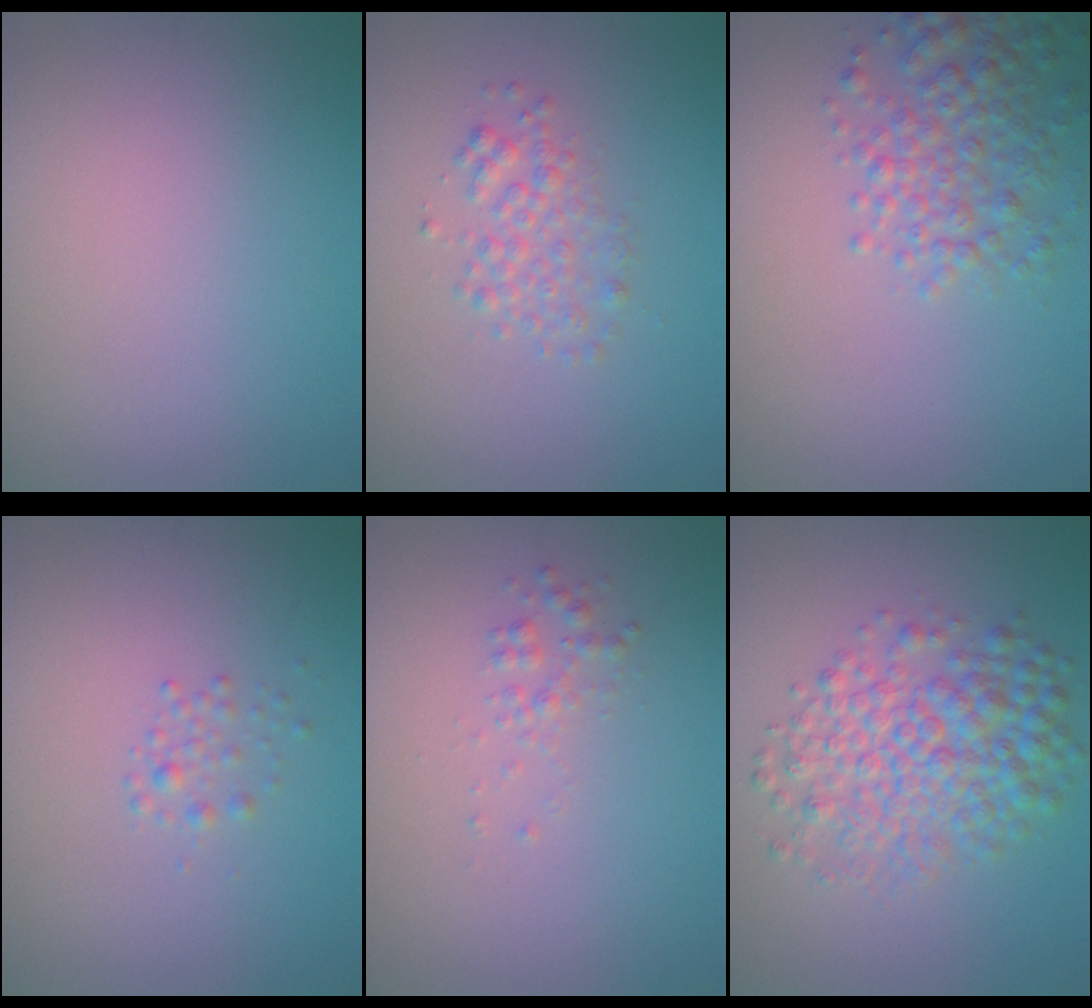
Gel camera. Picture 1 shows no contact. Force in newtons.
{"total": 2.1, "press": 2.1, "slide": 0.1}
{"total": 4.1, "press": 4.1, "slide": 0.1}
{"total": 1.1, "press": 1.1, "slide": 0.1}
{"total": 1.2, "press": 1.2, "slide": 0.0}
{"total": 6.0, "press": 6.0, "slide": 0.0}